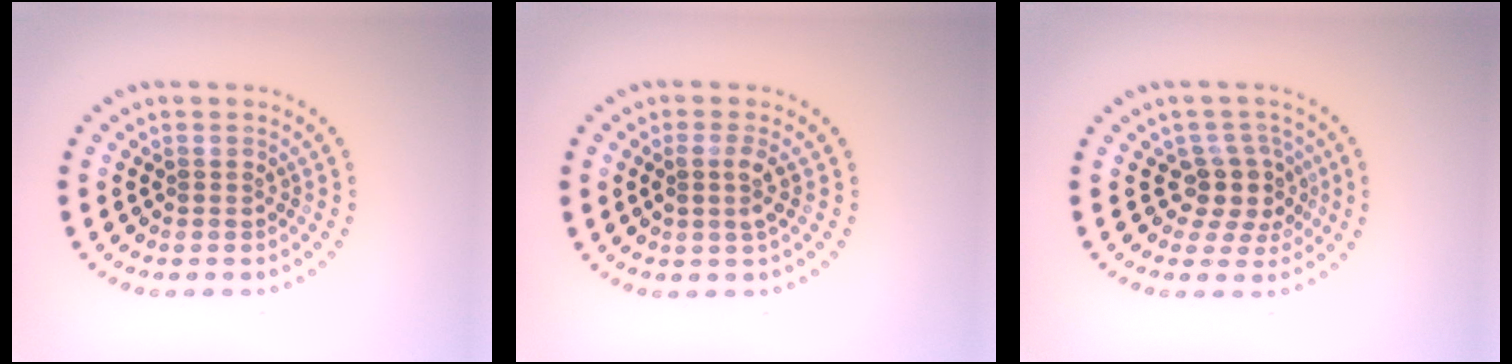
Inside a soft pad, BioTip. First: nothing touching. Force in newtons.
{"total": 1.3, "press": 1.1, "slide": 0.7}
{"total": 3.5, "press": 2.7, "slide": 2.2}